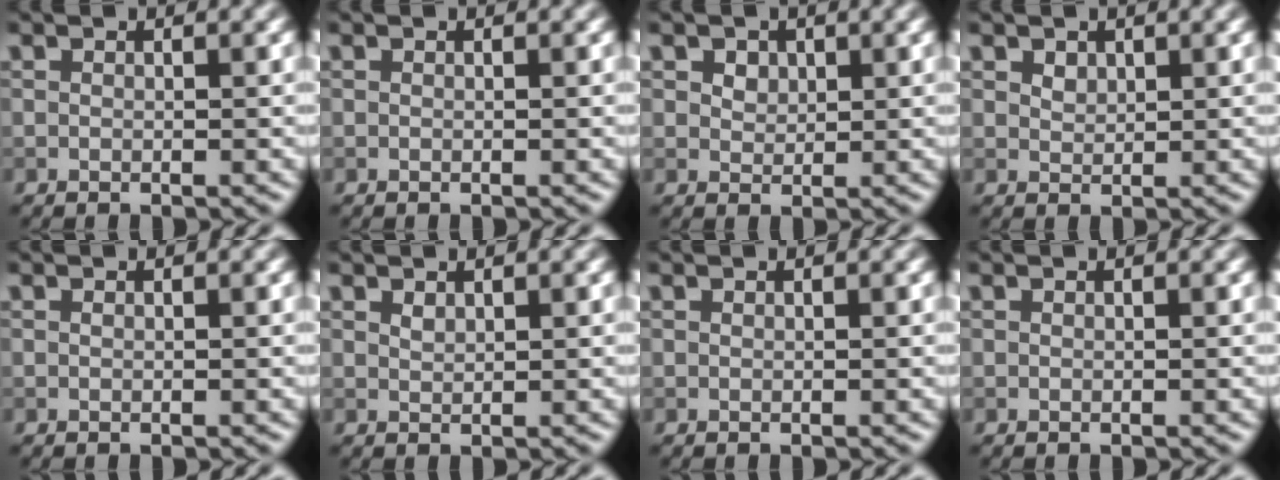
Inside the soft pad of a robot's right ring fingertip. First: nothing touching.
{"total": 0.0}
{"total": 1.9, "force": [1.0, 1.3, 0.8], "torque": [-0.017, 0.003, 0.018]}
{"total": 1.1, "force": [0.7, 0.7, 0.4], "torque": [-0.009, 0.000, 0.016]}
{"total": 0.0}
{"total": 0.7, "force": [0.6, 0.3, 0.3], "torque": [-0.010, -0.001, 0.014]}
{"total": 0.0}
{"total": 0.0}